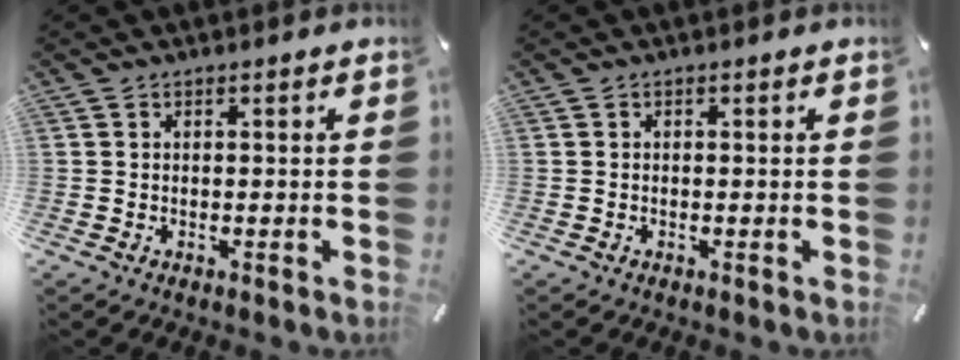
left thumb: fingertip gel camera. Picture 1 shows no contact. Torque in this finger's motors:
{"motor_torque": [0.00, 0.00, -0.01, 0.01, 0.00]}